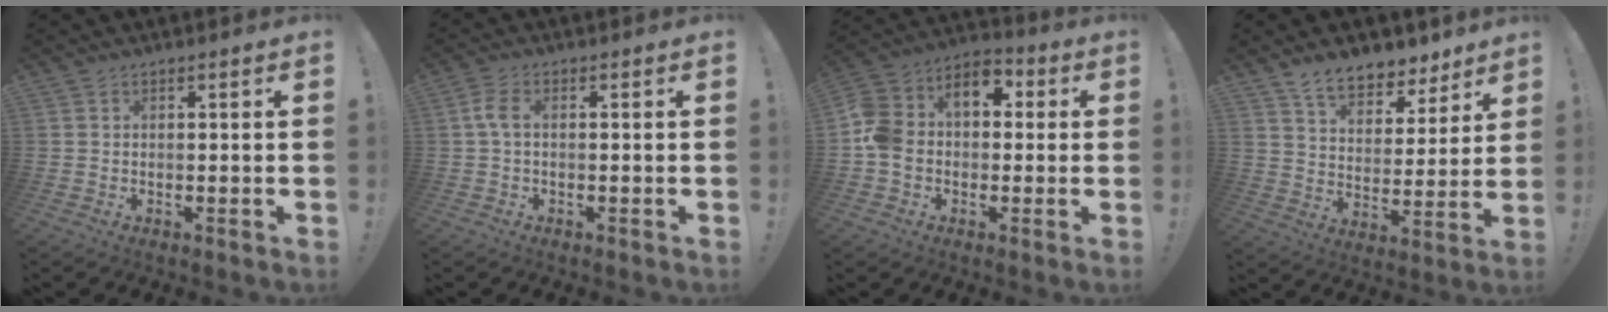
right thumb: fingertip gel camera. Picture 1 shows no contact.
{"total": 4.0, "force": [0.2, 1.7, 3.6], "torque": [-0.076, 0.008, 0.005]}
{"total": 12.0, "force": [0.2, 9.6, 7.2], "torque": [-0.144, 0.016, 0.008]}
{"total": 10.9, "force": [8.7, 5.3, 3.8], "torque": [-0.068, -0.062, 0.165]}